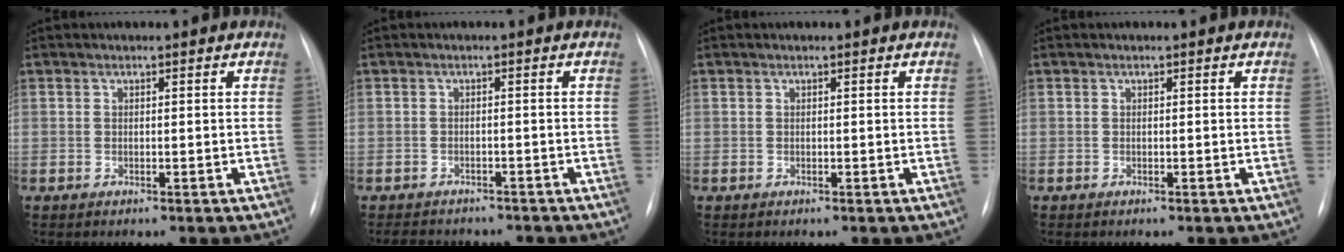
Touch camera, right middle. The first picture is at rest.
{"total": 7.7, "force": [-6.8, 2.8, 2.2], "torque": [-0.035, 0.002, -0.084]}
{"total": 0.0}
{"total": 0.0}